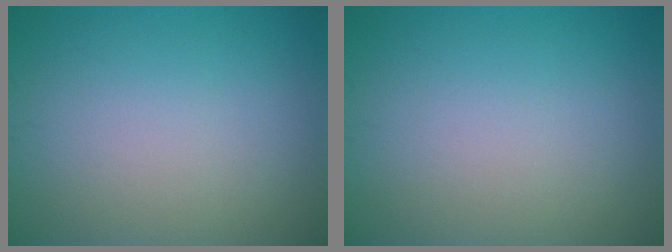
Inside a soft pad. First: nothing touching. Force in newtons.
{"total": 0.0}